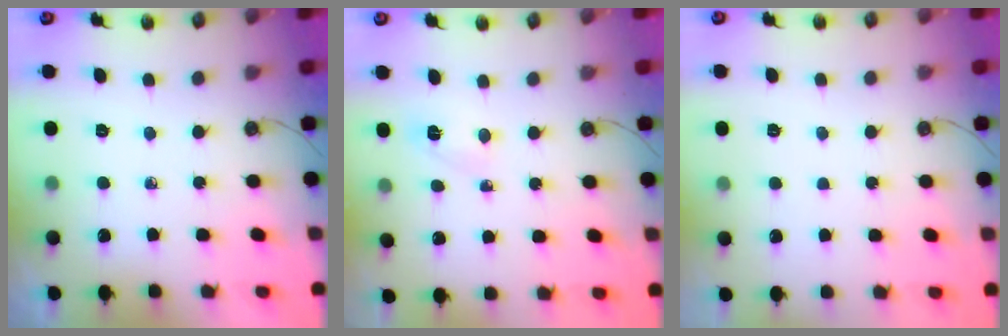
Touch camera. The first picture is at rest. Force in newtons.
{"total": 3.3, "press": 3.3, "slide": 0.6}
{"total": 1.1, "press": 1.1, "slide": 0.1}